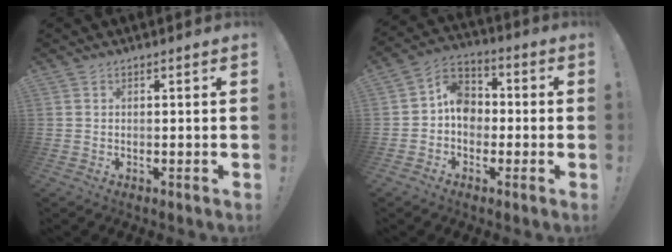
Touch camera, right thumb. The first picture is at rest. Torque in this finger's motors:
{"motor_torque": [0.07, 0.04, 0.52, -0.03, 0.03]}